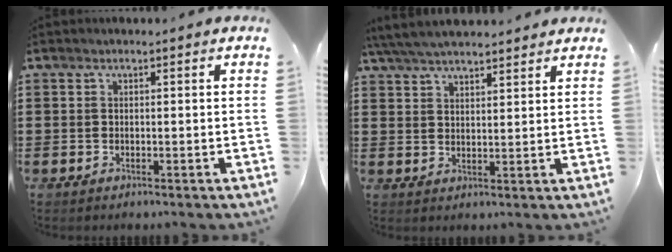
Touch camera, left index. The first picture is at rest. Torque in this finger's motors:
{"motor_torque": [2.14, 0.00, 0.45, 0.21]}